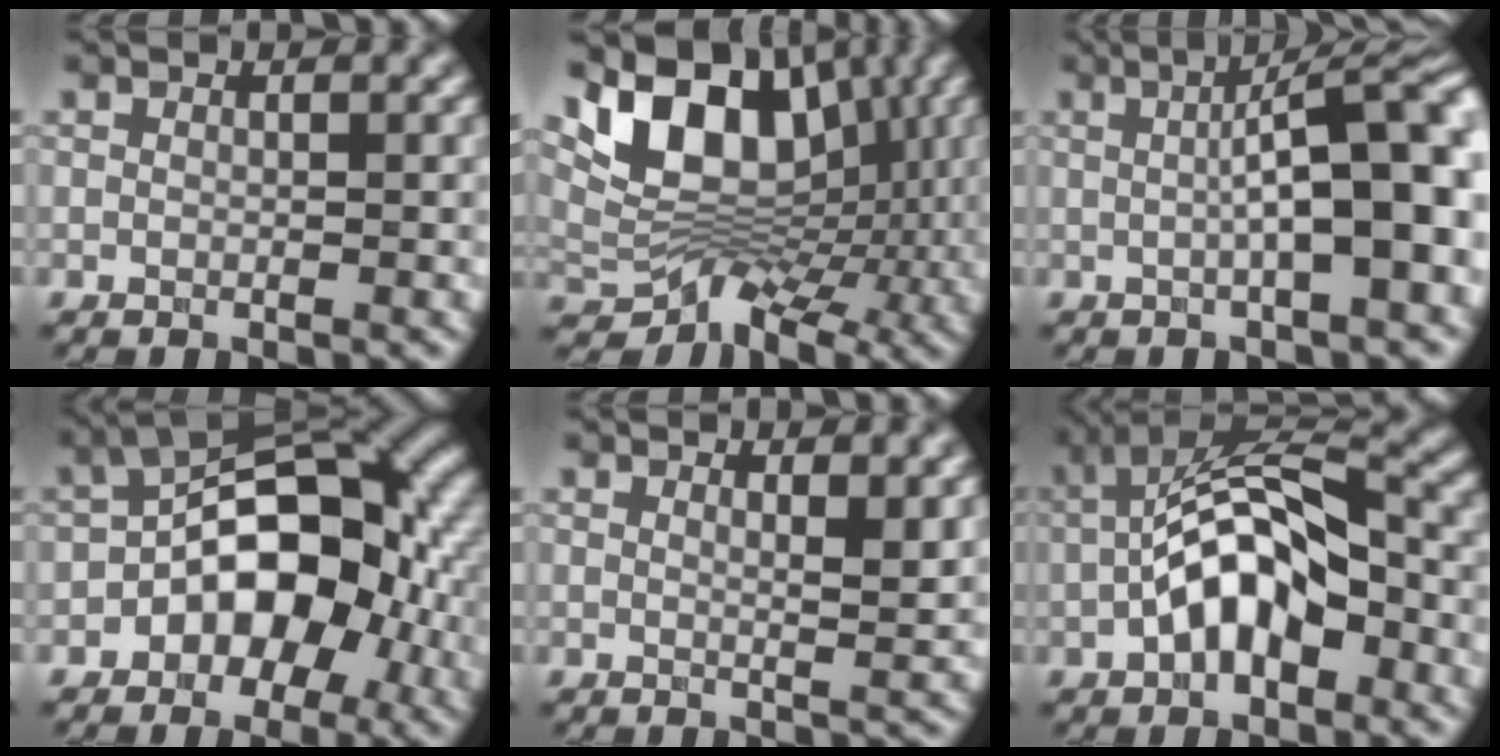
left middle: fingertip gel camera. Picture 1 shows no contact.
{"total": 8.4, "force": [2.1, 6.1, 5.4], "torque": [-0.072, -0.008, 0.040]}
{"total": 7.9, "force": [0.1, 1.6, 7.7], "torque": [-0.094, 0.018, 0.001]}
{"total": 10.1, "force": [-2.0, 6.2, 7.8], "torque": [-0.085, 0.026, -0.039]}
{"total": 2.8, "force": [1.4, 0.9, 2.3], "torque": [-0.018, 0.002, 0.022]}
{"total": 8.8, "force": [-1.9, 4.2, 7.5], "torque": [-0.140, 0.021, -0.034]}